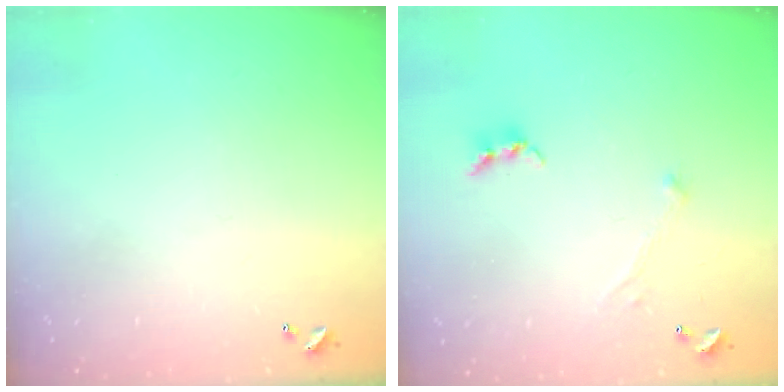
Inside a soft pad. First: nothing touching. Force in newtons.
{"total": 0.0}